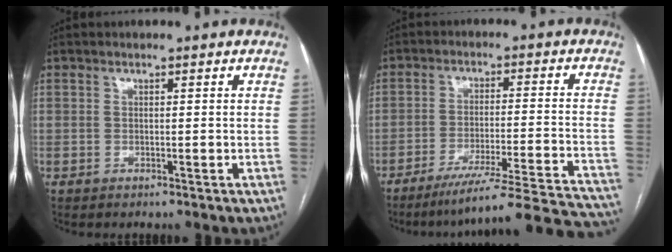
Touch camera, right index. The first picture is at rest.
{"total": 25.4, "force": [-23.6, -0.3, 9.4], "torque": [-0.059, -0.016, -0.313]}